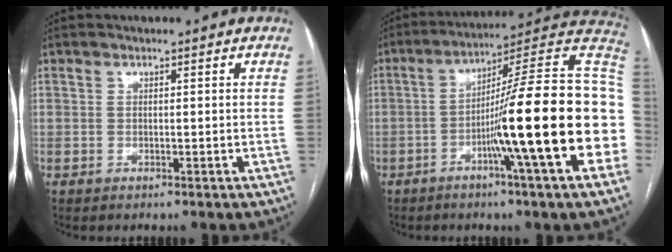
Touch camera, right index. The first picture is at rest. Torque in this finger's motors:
{"motor_torque": [2.14, 0.00, 1.05, 0.21]}